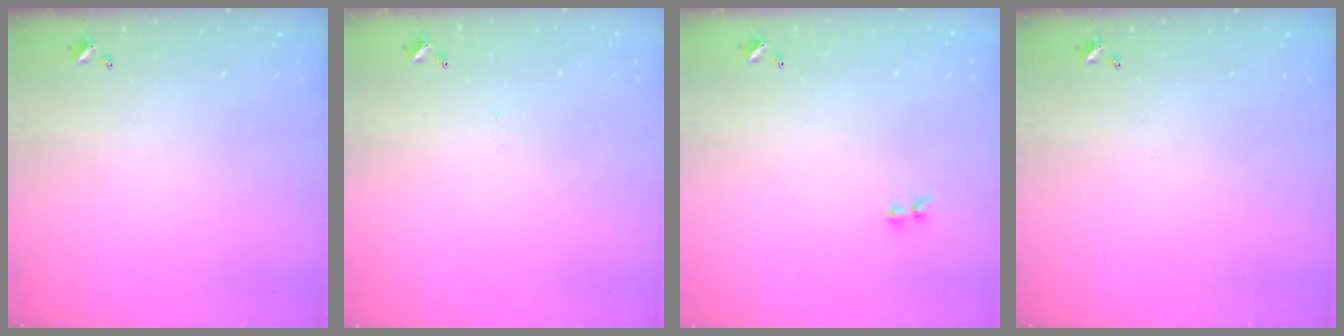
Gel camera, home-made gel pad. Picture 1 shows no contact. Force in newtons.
{"total": 2.1, "press": 2.1, "slide": 0.2}
{"total": 2.0, "press": 1.7, "slide": 1.0}
{"total": 0.0}